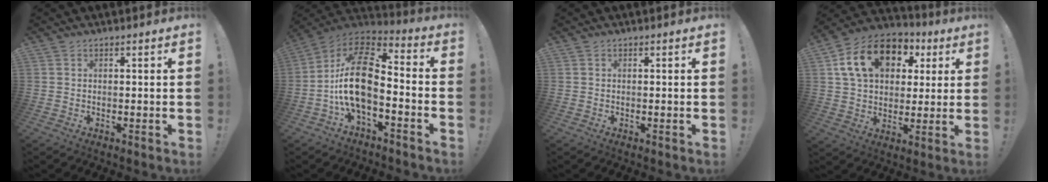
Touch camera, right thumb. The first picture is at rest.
{"total": 17.9, "force": [-3.5, 9.5, 14.7], "torque": [-0.289, 0.027, -0.056]}
{"total": 0.0}
{"total": 18.3, "force": [6.7, 13.1, 10.9], "torque": [-0.174, -0.006, 0.128]}